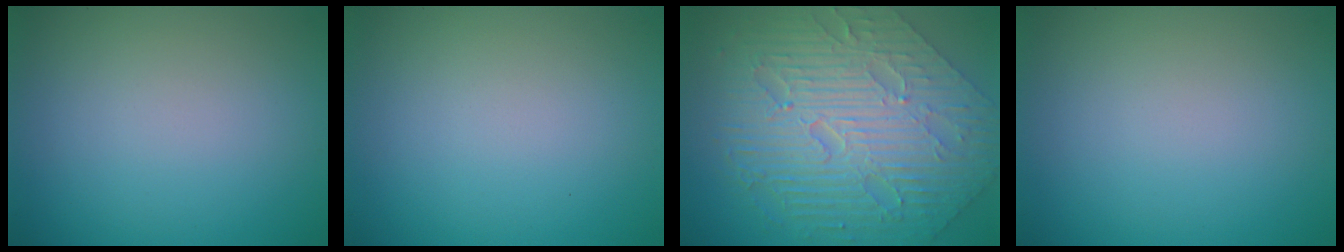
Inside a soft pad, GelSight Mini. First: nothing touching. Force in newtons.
{"total": 0.0}
{"total": 10.5, "press": 7.2, "slide": 7.7}
{"total": 0.0}